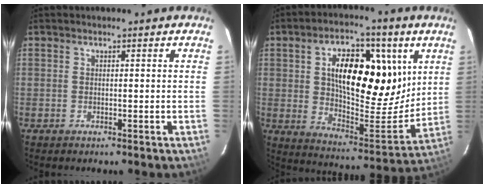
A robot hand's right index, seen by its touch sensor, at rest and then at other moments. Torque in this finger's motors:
{"motor_torque": [1.21, 0.29, 0.79, 0.21]}